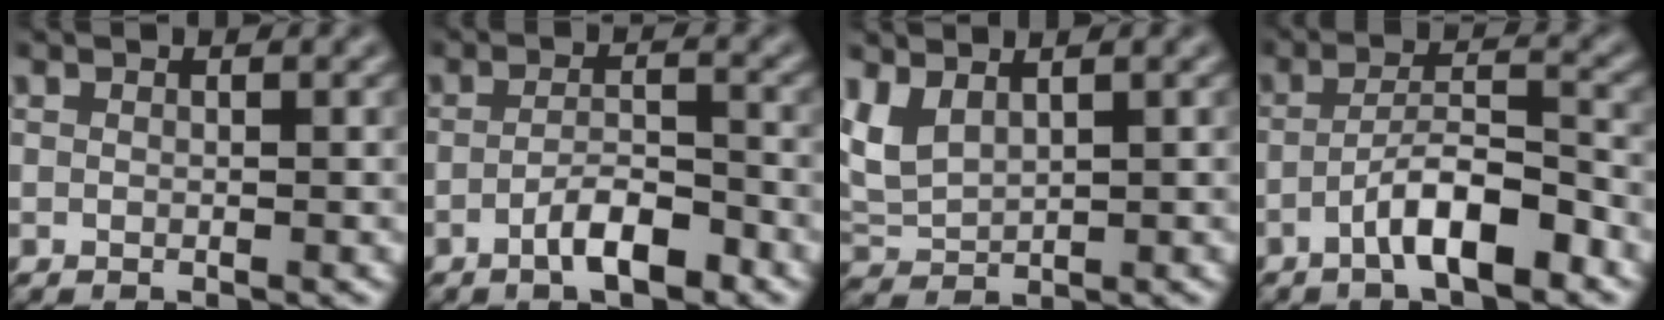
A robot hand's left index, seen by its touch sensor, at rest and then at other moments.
{"total": 3.6, "force": [-2.0, 1.1, 2.8], "torque": [-0.051, 0.005, -0.036]}
{"total": 3.2, "force": [1.7, 1.6, 2.1], "torque": [-0.058, 0.006, 0.040]}
{"total": 5.3, "force": [-2.8, 1.3, 4.3], "torque": [-0.071, 0.012, -0.051]}